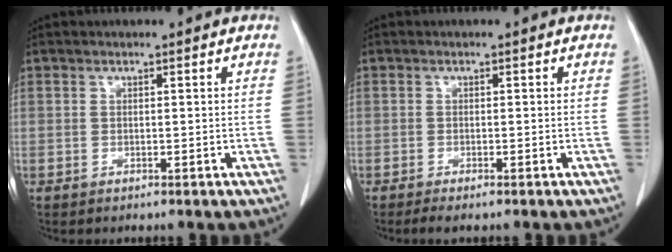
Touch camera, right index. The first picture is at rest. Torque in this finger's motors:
{"motor_torque": [-0.05, 0.07, 0.12, 0.02]}